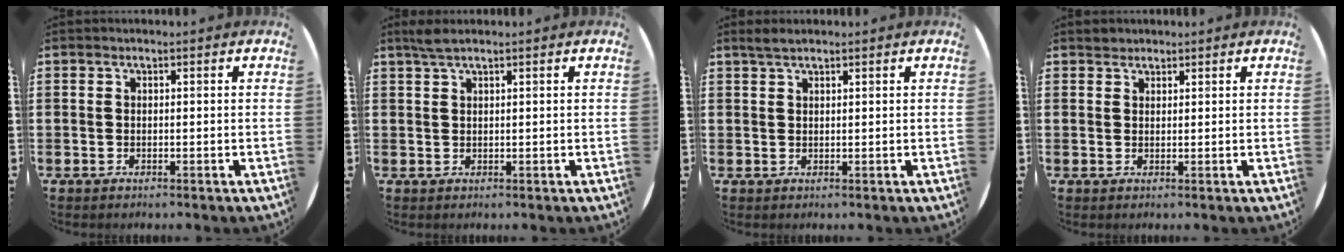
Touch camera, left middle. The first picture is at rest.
{"total": 1.7, "force": [1.3, 0.1, 1.1], "torque": [-0.023, 0.002, 0.023]}
{"total": 1.5, "force": [1.3, 0.3, 0.7], "torque": [-0.015, 0.002, 0.023]}
{"total": 1.2, "force": [1.1, 0.4, -0.1], "torque": [0.008, -0.001, 0.021]}